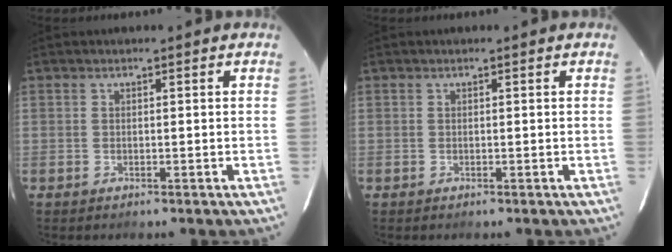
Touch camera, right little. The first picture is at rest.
{"total": 0.0}